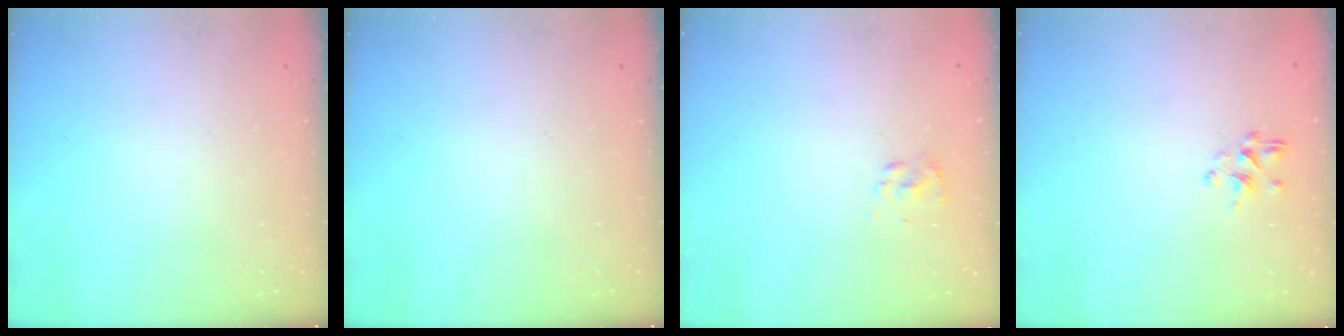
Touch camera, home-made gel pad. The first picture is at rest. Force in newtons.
{"total": 0.0}
{"total": 2.6, "press": 2.5, "slide": 0.8}
{"total": 2.3, "press": 2.1, "slide": 1.0}